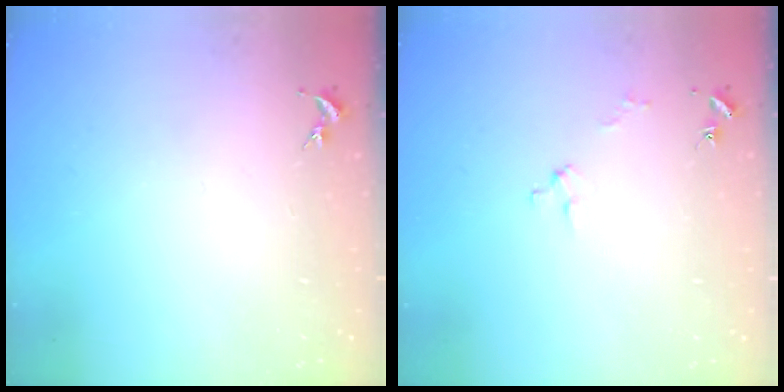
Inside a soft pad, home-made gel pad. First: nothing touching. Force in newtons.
{"total": 2.0, "press": 2.0, "slide": 0.1}